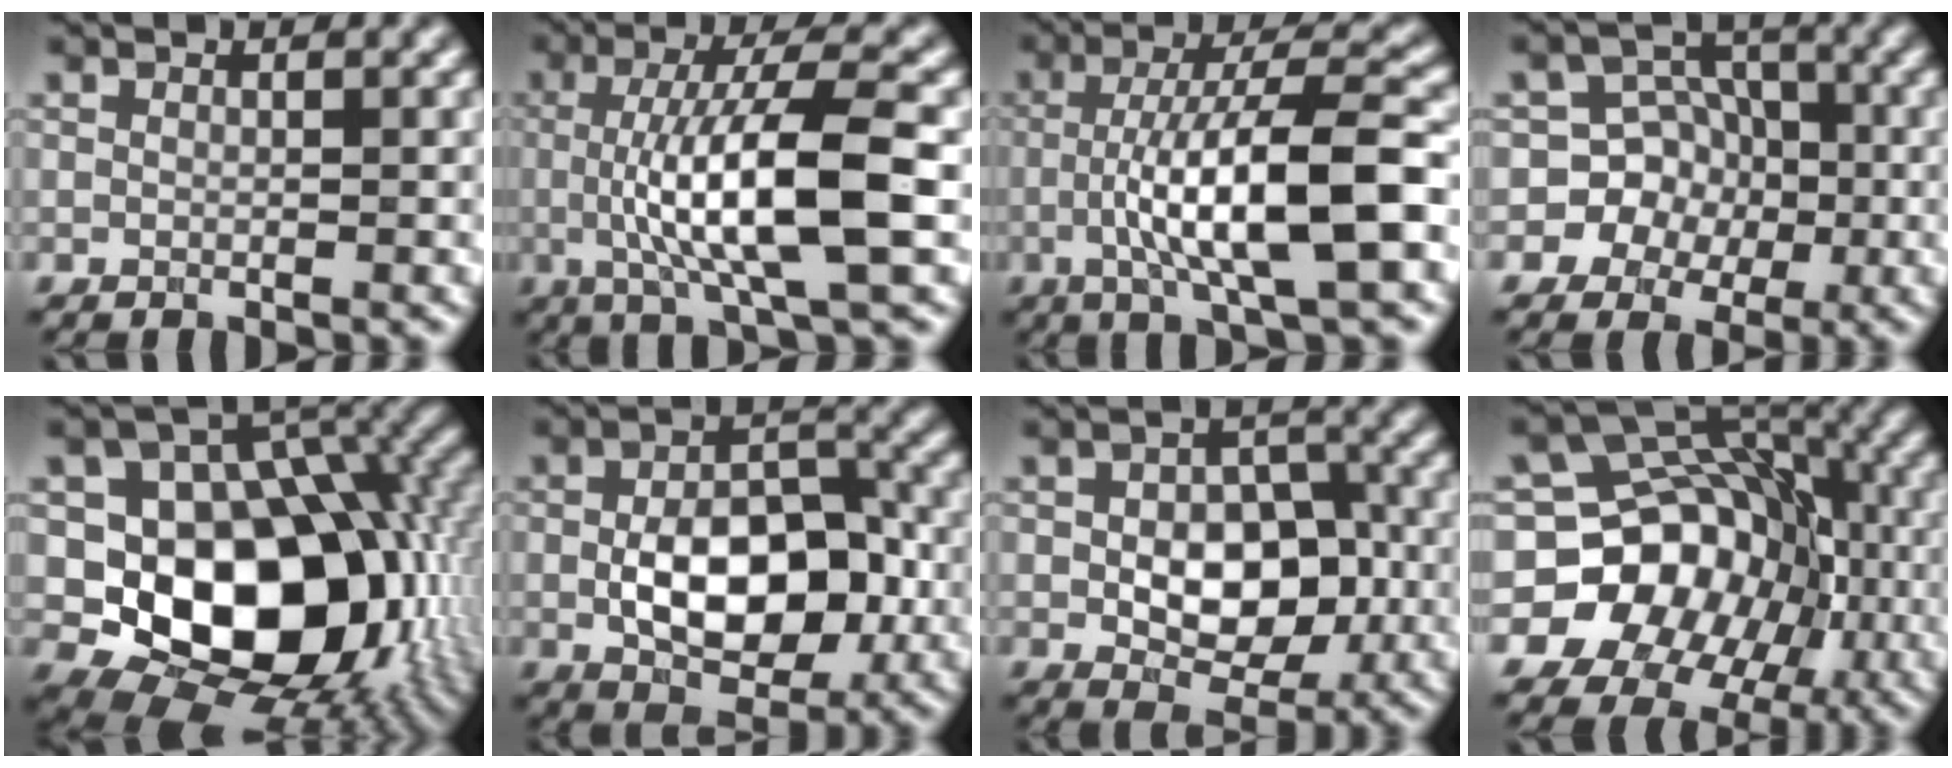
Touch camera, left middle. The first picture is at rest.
{"total": 9.7, "force": [-0.8, 2.3, 9.4], "torque": [-0.148, -0.001, -0.011]}
{"total": 9.9, "force": [-2.4, 1.9, 9.4], "torque": [-0.150, 0.010, -0.040]}
{"total": 6.8, "force": [-2.2, 6.4, 1.3], "torque": [-0.001, 0.015, -0.054]}
{"total": 14.2, "force": [-1.7, 10.3, 9.6], "torque": [-0.123, -0.015, -0.030]}
{"total": 8.3, "force": [-1.2, 4.9, 6.6], "torque": [-0.114, 0.000, -0.020]}
{"total": 7.0, "force": [-0.9, 4.4, 5.3], "torque": [-0.086, -0.006, -0.014]}
{"total": 15.6, "force": [-4.3, 13.7, 6.1], "torque": [-0.089, 0.001, -0.092]}